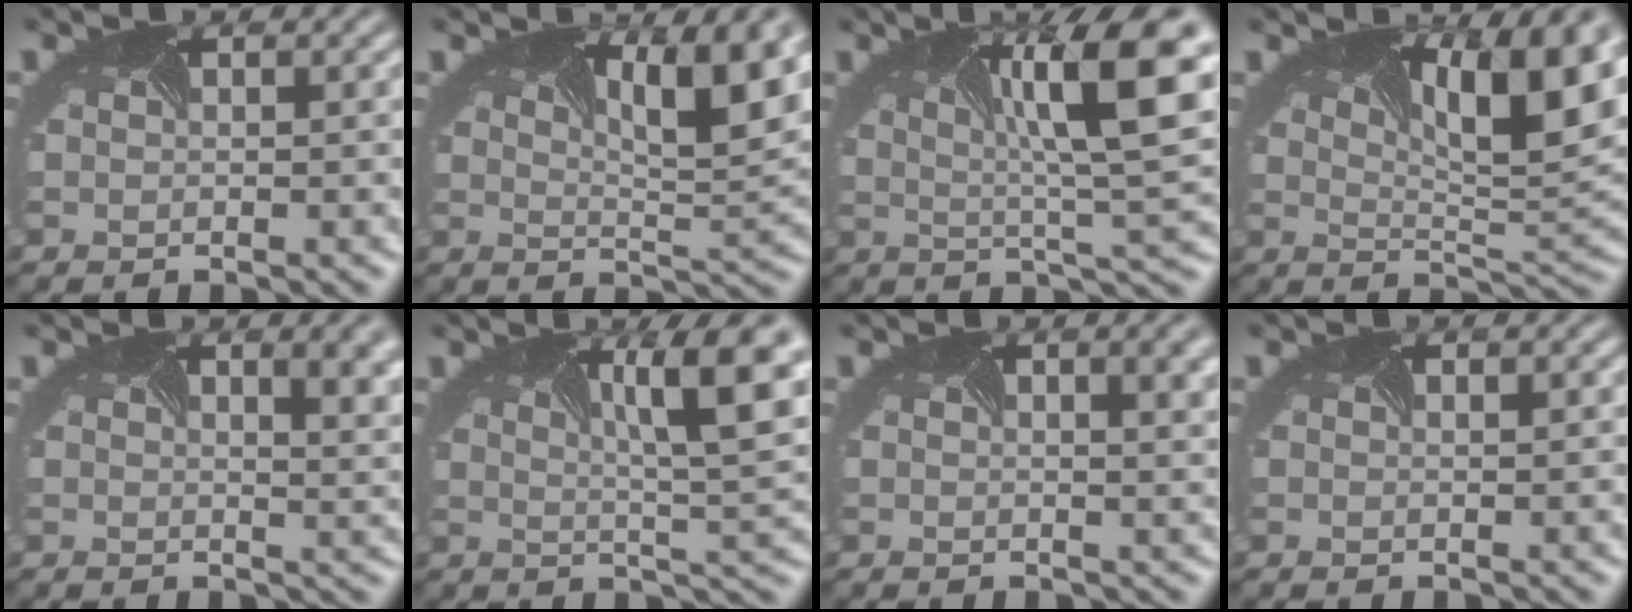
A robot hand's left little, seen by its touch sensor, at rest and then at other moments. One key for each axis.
{"total": 8.3, "fx": 3.8, "fy": 2.2, "fz": 7.1, "tx": -0.087, "ty": 0.015, "tz": 0.051}
{"total": 11.1, "fx": 2.6, "fy": 2.6, "fz": 10.4, "tx": -0.159, "ty": 0.009, "tz": 0.044}
{"total": 11.9, "fx": 5.2, "fy": 3.7, "fz": 10.0, "tx": -0.129, "ty": 0.020, "tz": 0.069}
{"total": 7.2, "fx": 2.7, "fy": 3.7, "fz": 5.5, "tx": -0.040, "ty": 0.027, "tz": 0.028}
{"total": 9.5, "fx": 3.2, "fy": 2.3, "fz": 8.6, "tx": -0.115, "ty": 0.012, "tz": 0.046}
{"total": 5.5, "fx": 2.1, "fy": 2.7, "fz": 4.3, "tx": -0.021, "ty": 0.024, "tz": 0.015}
{"total": 0.6, "fx": 0.5, "fy": 0.2, "fz": 0.3, "tx": -0.001, "ty": 0.006, "tz": 0.000}